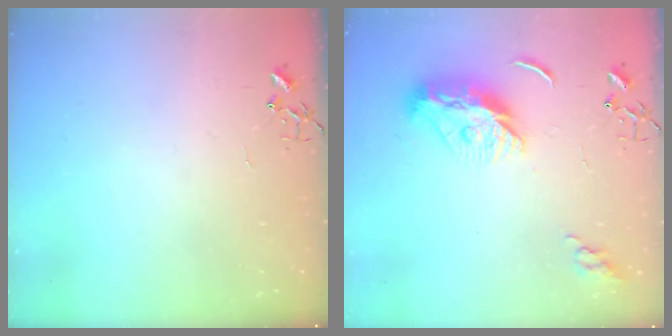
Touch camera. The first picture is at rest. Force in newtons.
{"total": 11.9, "press": 11.9, "slide": 0.9}